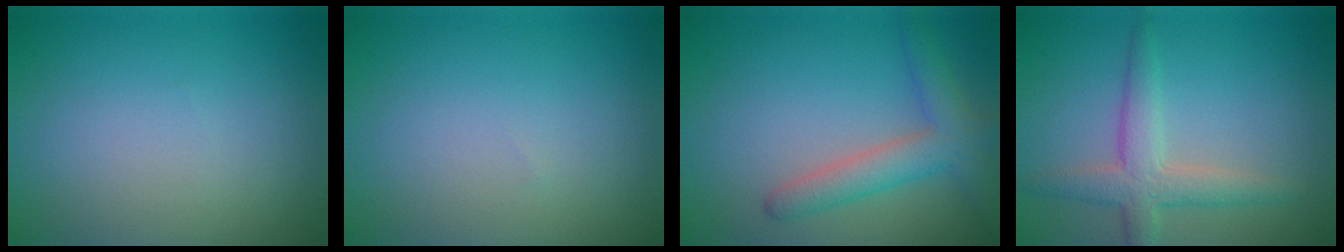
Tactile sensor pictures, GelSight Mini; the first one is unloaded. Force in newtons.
{"total": 0.0}
{"total": 3.8, "press": 3.8, "slide": 0.2}
{"total": 3.6, "press": 3.6, "slide": 0.2}